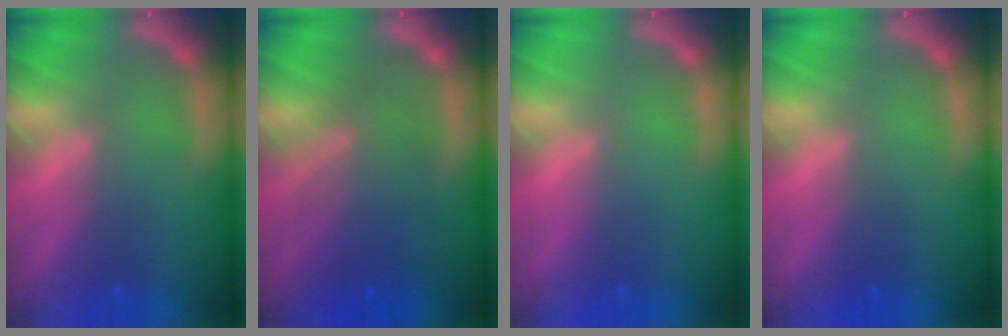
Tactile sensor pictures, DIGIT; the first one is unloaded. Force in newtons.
{"total": 7.1}
{"total": 0.0}
{"total": 1.0}